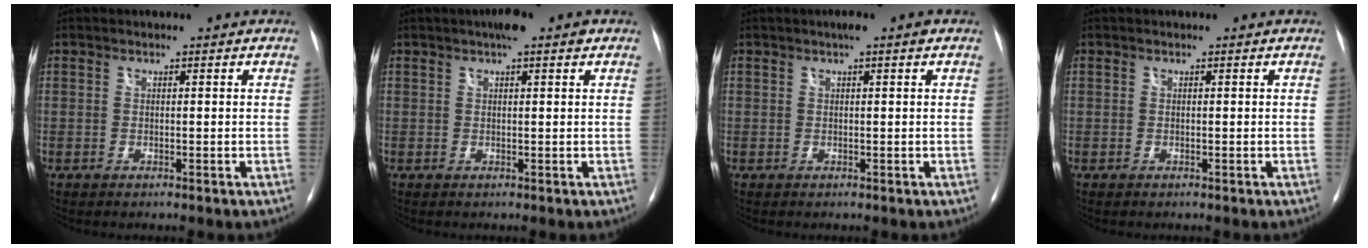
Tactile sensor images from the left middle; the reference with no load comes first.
{"total": 3.7, "force": [2.3, 0.7, 2.7], "torque": [-0.043, 0.019, 0.033]}
{"total": 1.6, "force": [1.0, 0.0, 1.3], "torque": [-0.021, 0.010, 0.014]}
{"total": 0.0}